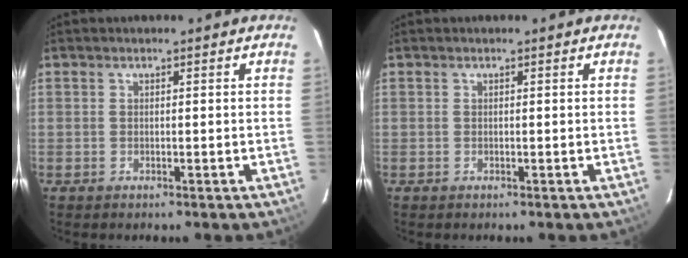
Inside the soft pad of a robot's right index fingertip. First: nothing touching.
{"total": 0.0}